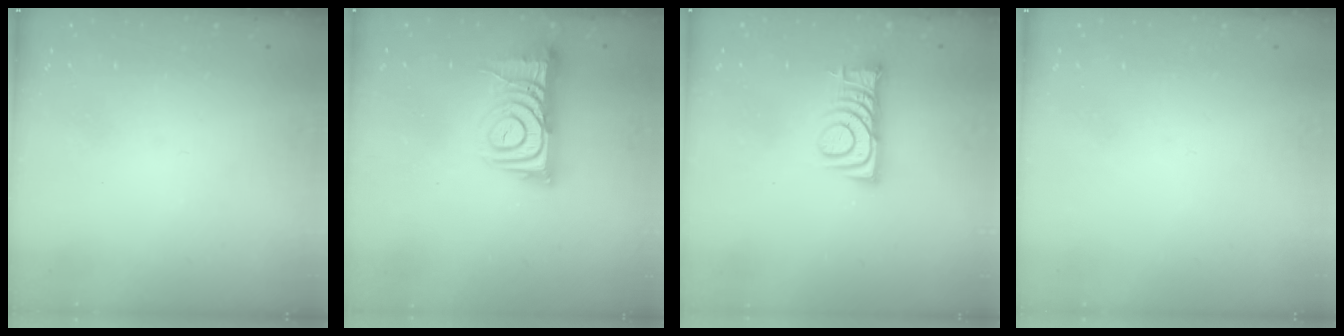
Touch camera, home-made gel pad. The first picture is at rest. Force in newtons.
{"total": 11.5, "press": 11.4, "slide": 1.1}
{"total": 8.3, "press": 8.3, "slide": 0.8}
{"total": 1.5, "press": 1.5, "slide": 0.1}